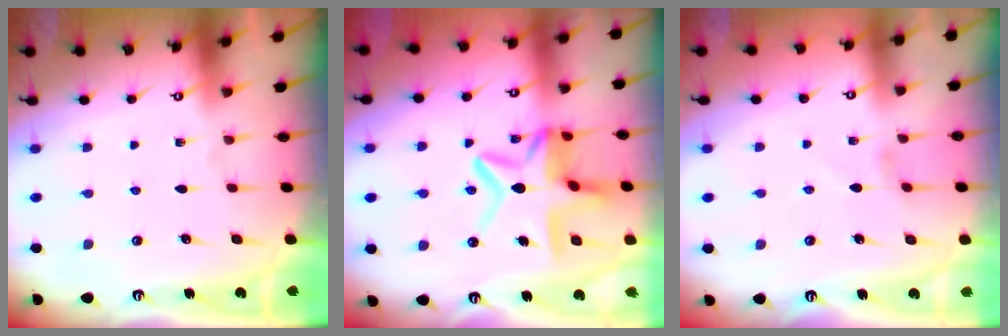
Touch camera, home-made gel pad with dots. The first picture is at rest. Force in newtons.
{"total": 12.7, "press": 12.6, "slide": 1.0}
{"total": 0.0}